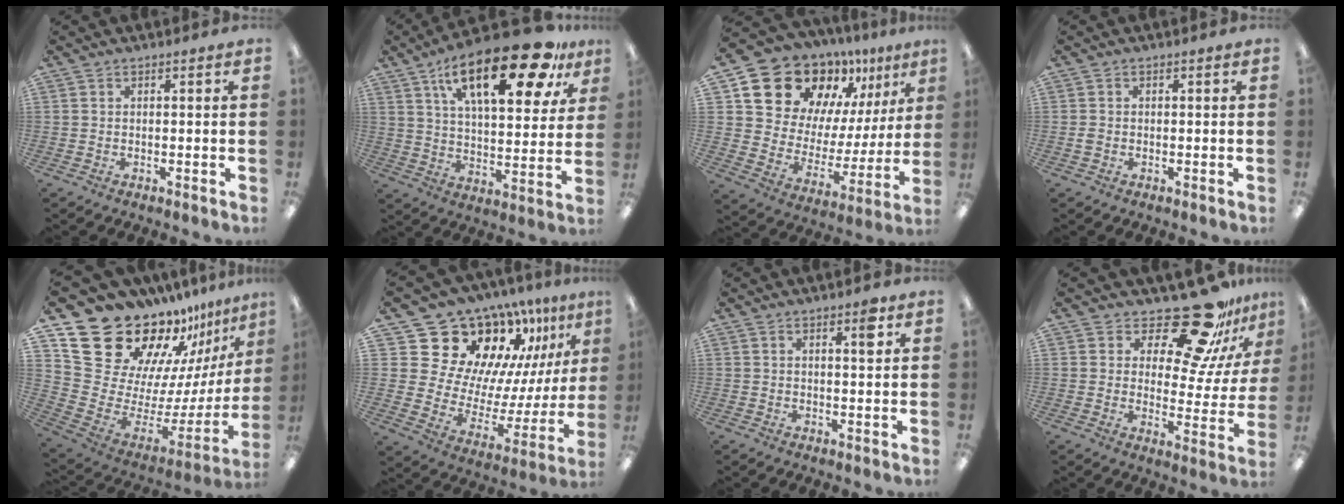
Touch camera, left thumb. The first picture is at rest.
{"total": 24.0, "force": [13.6, 9.3, 17.4], "torque": [-0.262, -0.062, 0.217]}
{"total": 17.8, "force": [14.4, 9.1, 5.0], "torque": [-0.109, -0.117, 0.263]}
{"total": 1.3, "force": [-0.4, 1.1, 0.7], "torque": [-0.013, 0.003, -0.008]}
{"total": 24.2, "force": [19.0, 11.6, 9.4], "torque": [-0.129, -0.162, 0.370]}
{"total": 20.5, "force": [17.3, 10.0, 4.6], "torque": [-0.083, -0.151, 0.331]}
{"total": 3.5, "force": [1.8, 0.9, 2.9], "torque": [-0.038, -0.006, 0.024]}
{"total": 19.8, "force": [16.1, 6.3, 9.8], "torque": [-0.146, -0.121, 0.270]}